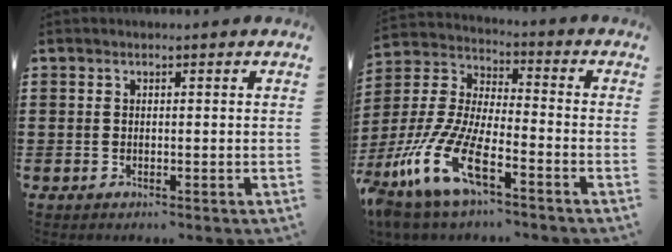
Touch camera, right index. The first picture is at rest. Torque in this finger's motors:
{"motor_torque": [1.08, 1.06, 1.05, 0.21]}